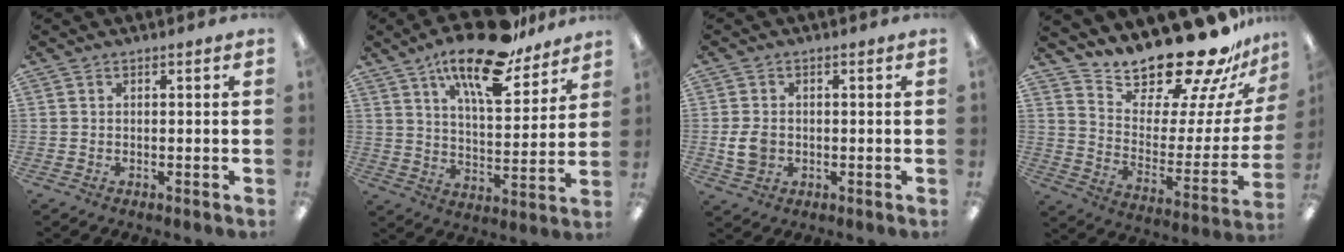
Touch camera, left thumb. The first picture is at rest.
{"total": 18.4, "force": [13.6, 5.9, 11.0], "torque": [-0.185, -0.074, 0.225]}
{"total": 5.4, "force": [-0.5, 4.3, 3.1], "torque": [-0.061, 0.003, -0.009]}
{"total": 21.2, "force": [19.2, 4.8, 7.5], "torque": [-0.107, -0.169, 0.323]}